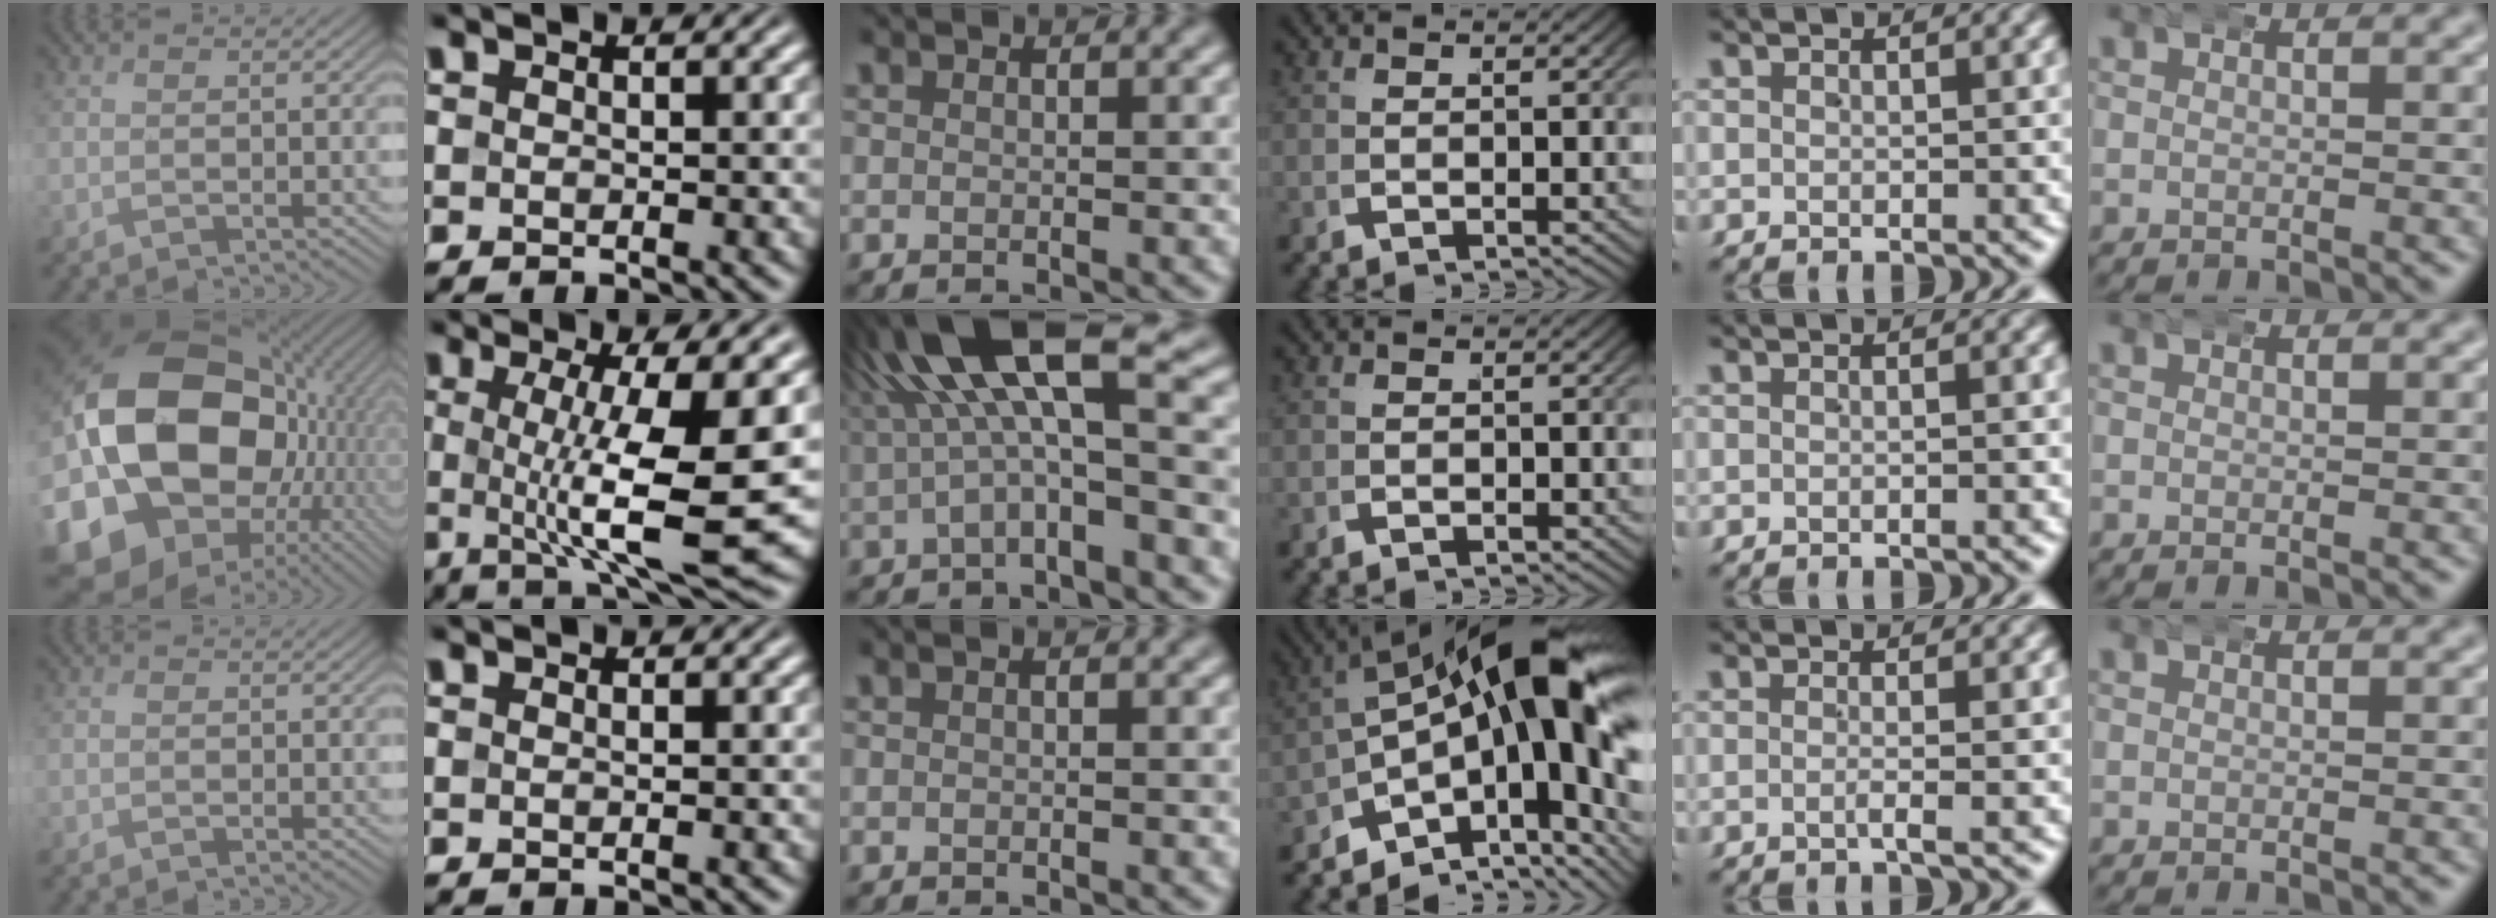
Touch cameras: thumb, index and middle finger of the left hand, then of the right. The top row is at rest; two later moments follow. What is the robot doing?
{"motion": "wrap", "object": "aluminum foil"}